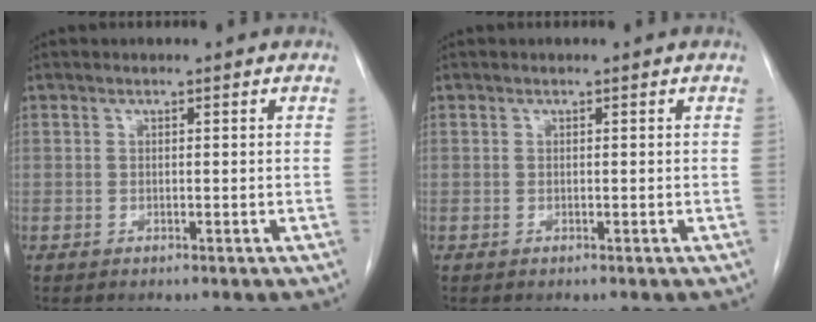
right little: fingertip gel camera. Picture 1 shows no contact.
{"total": 0.0}